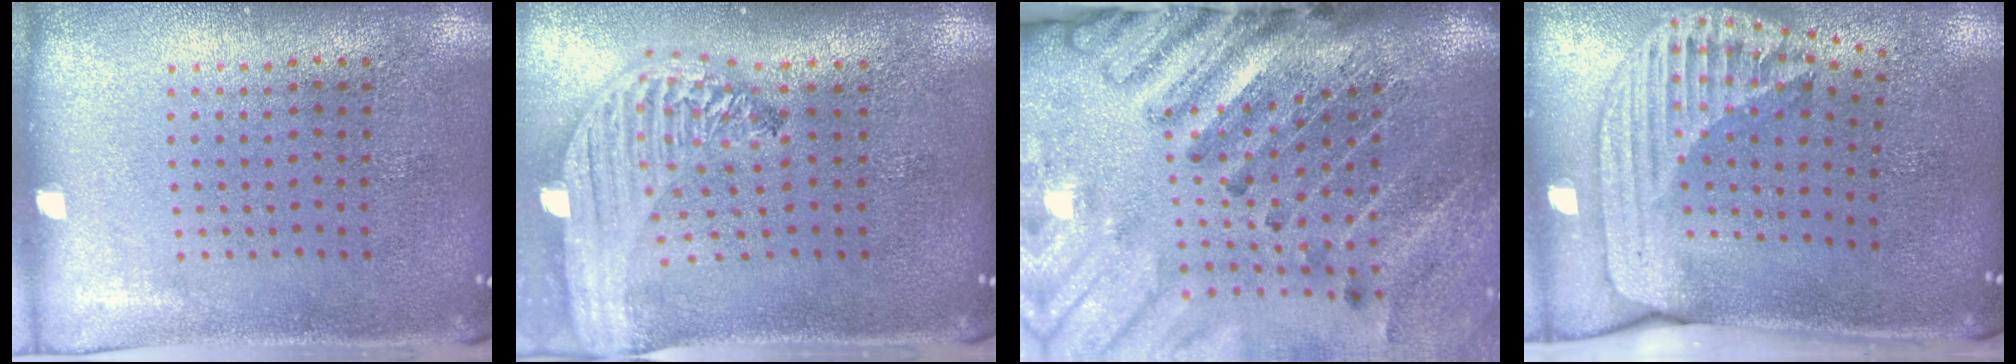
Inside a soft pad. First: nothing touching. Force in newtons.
{"total": 2.6, "press": 2.1, "slide": 1.6}
{"total": 4.5, "press": 3.3, "slide": 3.0}
{"total": 2.5, "press": 1.7, "slide": 1.9}